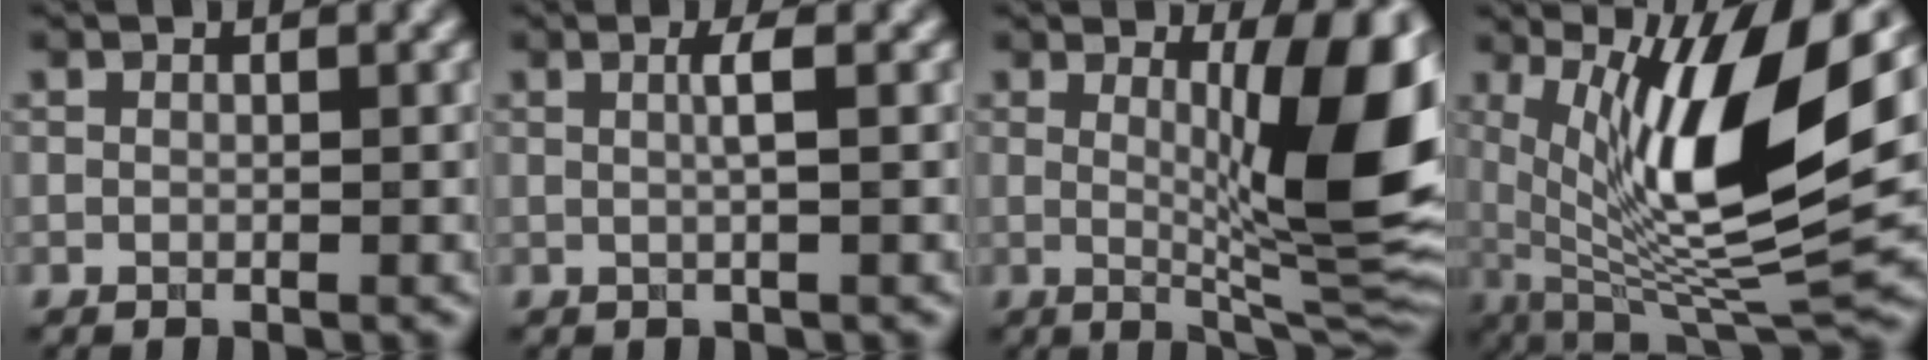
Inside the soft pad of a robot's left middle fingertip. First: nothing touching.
{"total": 1.7, "force": [0.1, 0.3, 1.7], "torque": [-0.032, 0.004, 0.000]}
{"total": 11.8, "force": [1.7, 2.7, 11.3], "torque": [-0.138, -0.014, 0.036]}
{"total": 13.1, "force": [3.2, 3.6, 12.2], "torque": [-0.213, -0.008, 0.070]}